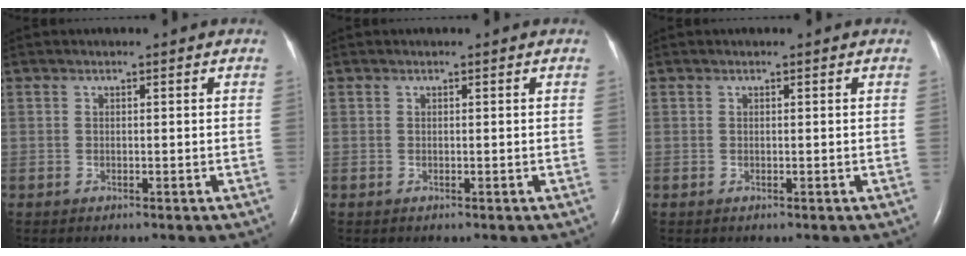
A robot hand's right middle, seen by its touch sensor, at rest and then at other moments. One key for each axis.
{"total": 0.0}
{"total": 0.0}